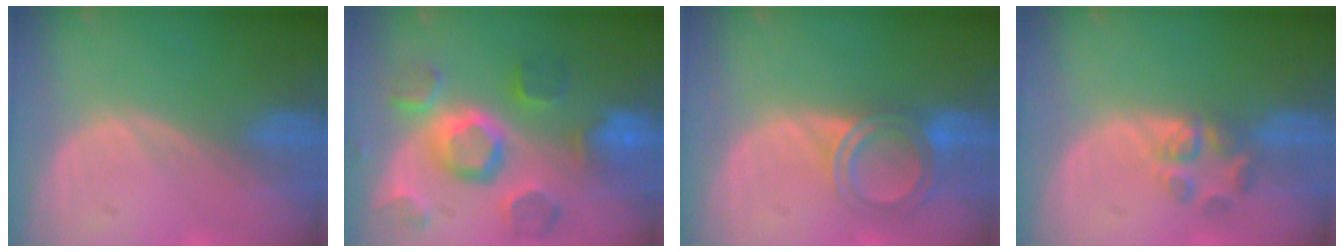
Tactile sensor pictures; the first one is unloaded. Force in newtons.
{"total": 11.4, "press": 10.1, "slide": 5.3}
{"total": 6.1, "press": 5.3, "slide": 3.0}
{"total": 3.7, "press": 3.5, "slide": 0.9}